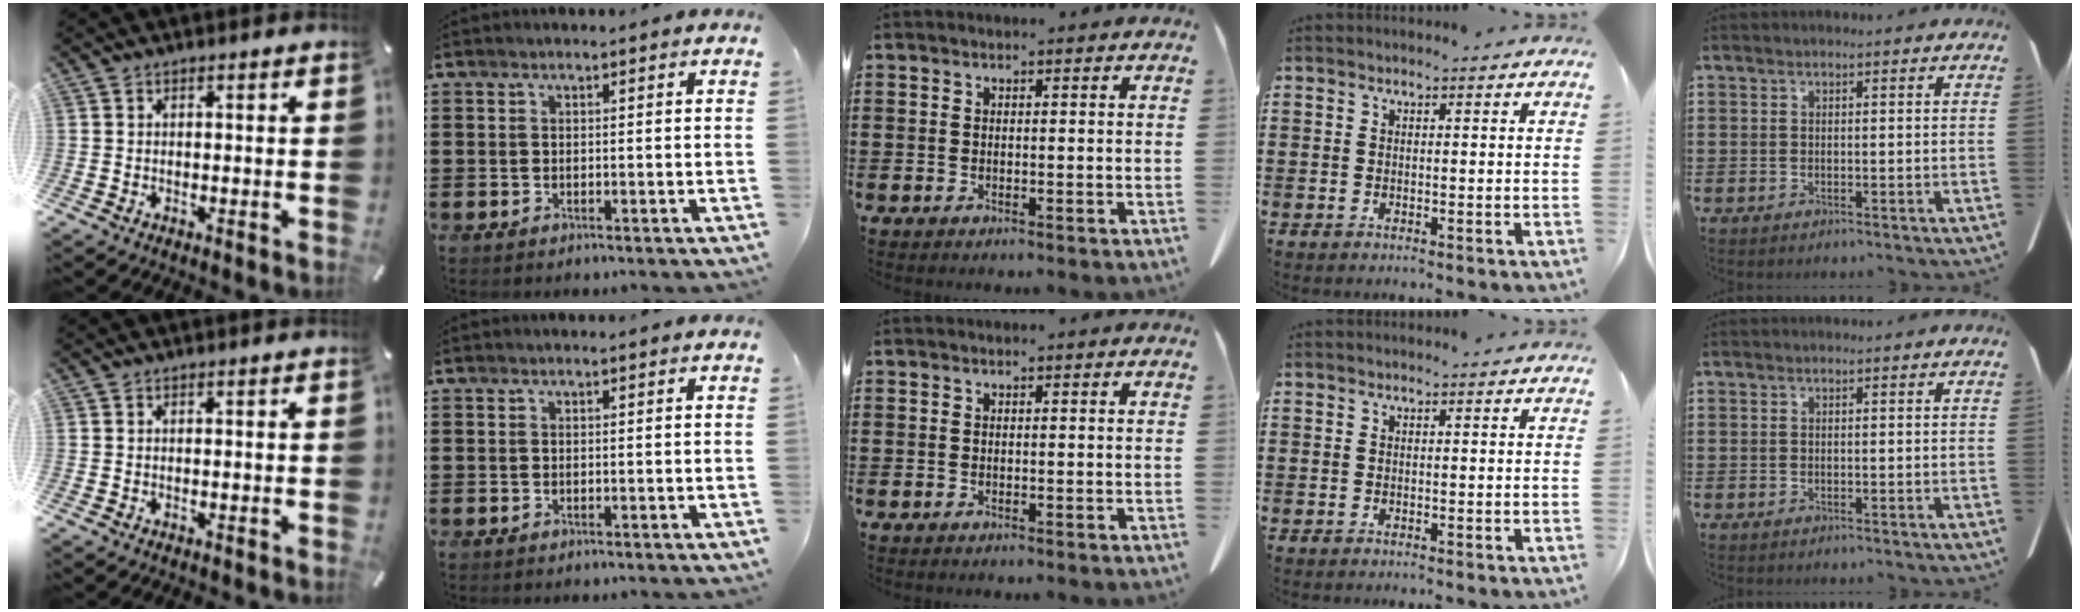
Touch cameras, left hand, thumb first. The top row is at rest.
{}